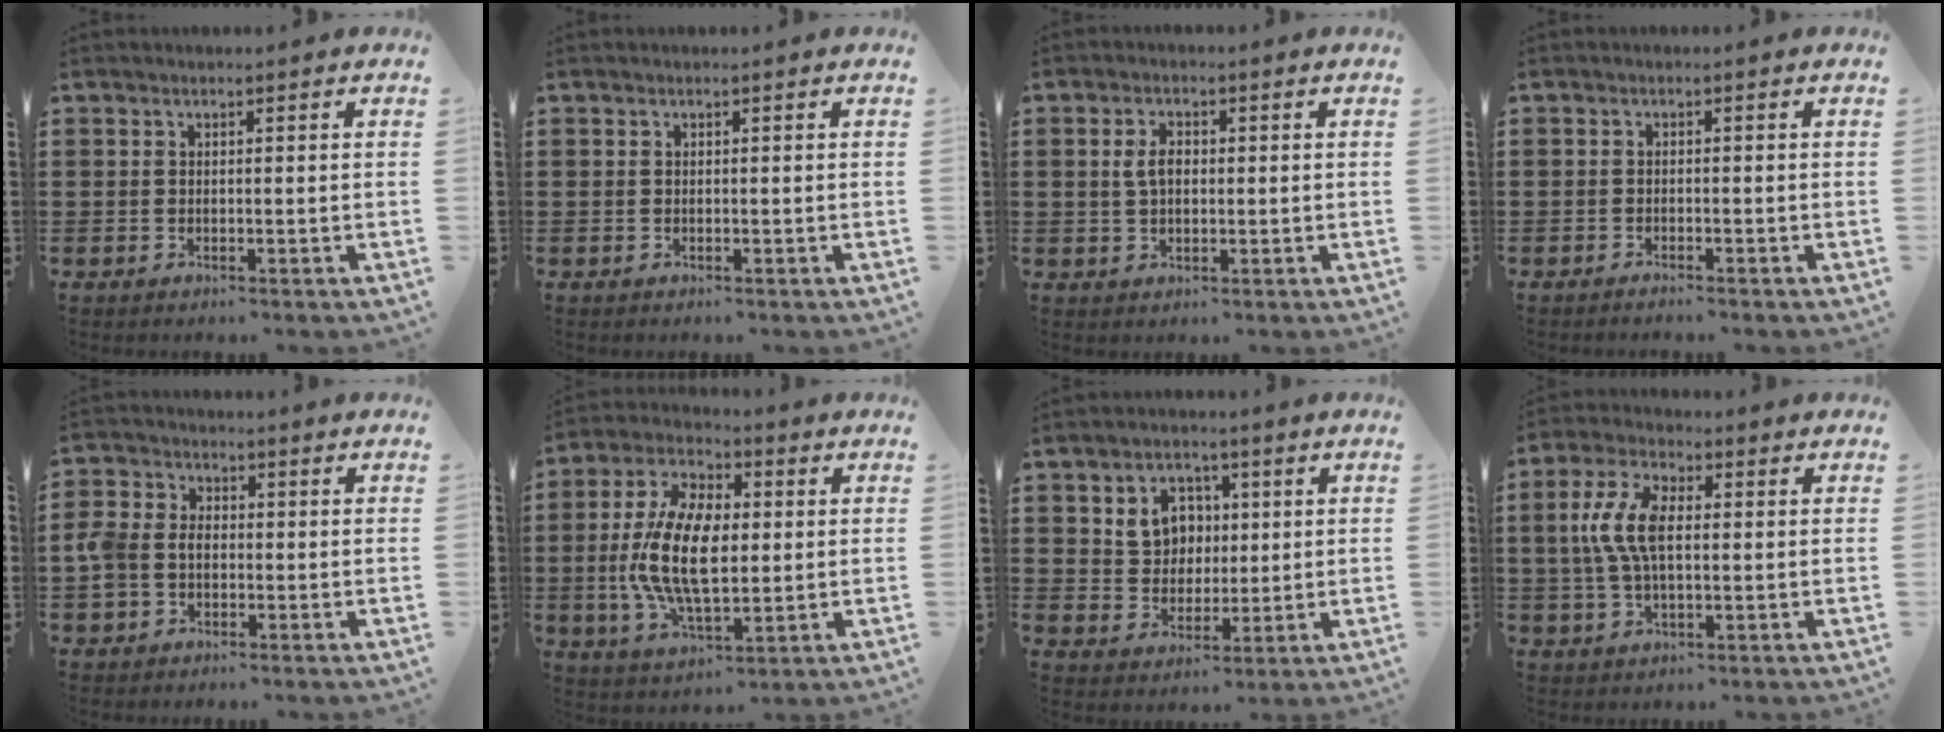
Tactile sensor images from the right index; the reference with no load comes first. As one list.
[{"total": 0.0}, {"total": 3.3, "force": [0.4, 1.9, 2.7], "torque": [-0.057, 0.010, 0.006]}, {"total": 0.9, "force": [-0.9, -0.1, 0.1], "torque": [-0.004, -0.001, -0.017]}, {"total": 4.6, "force": [-0.8, 3.8, 2.5], "torque": [-0.085, 0.000, -0.025]}, {"total": 13.3, "force": [-0.4, 7.0, 11.3], "torque": [-0.249, 0.001, -0.009]}, {"total": 6.1, "force": [1.7, 5.4, 2.3], "torque": [-0.063, 0.016, 0.027]}, {"total": 8.2, "force": [0.6, 3.9, 7.2], "torque": [-0.165, 0.006, 0.001]}]